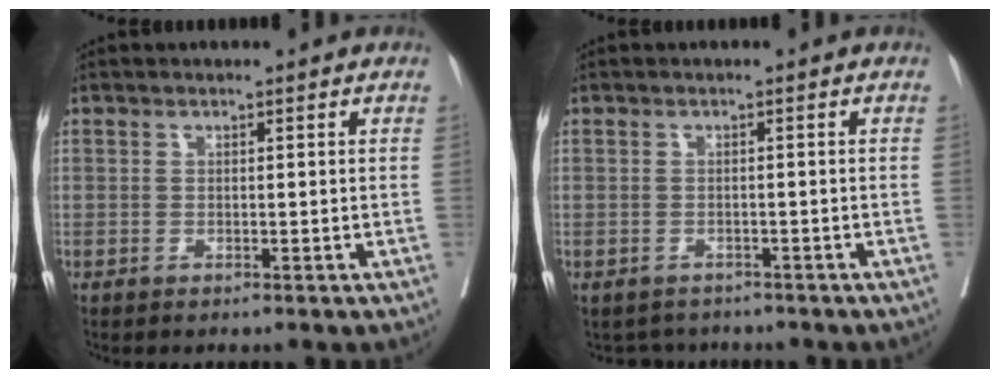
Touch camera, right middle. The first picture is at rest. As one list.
[{"total": 3.1, "force": [-2.7, 1.5, -0.3], "torque": [0.004, 0.004, -0.040]}]